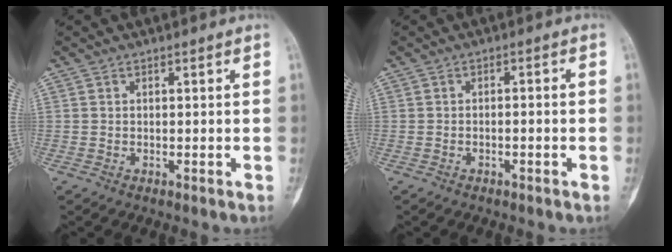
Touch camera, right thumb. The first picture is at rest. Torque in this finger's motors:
{"motor_torque": [-0.59, 0.13, 0.02, 0.05, -0.01]}